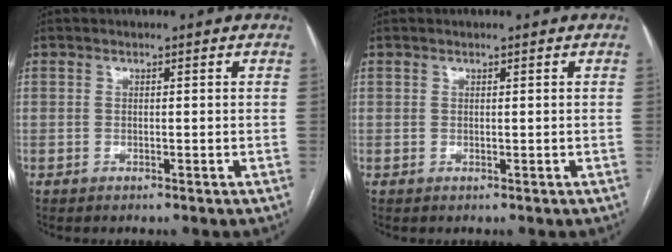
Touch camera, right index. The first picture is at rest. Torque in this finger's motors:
{"motor_torque": [0.00, 0.00, 0.00, 0.00]}